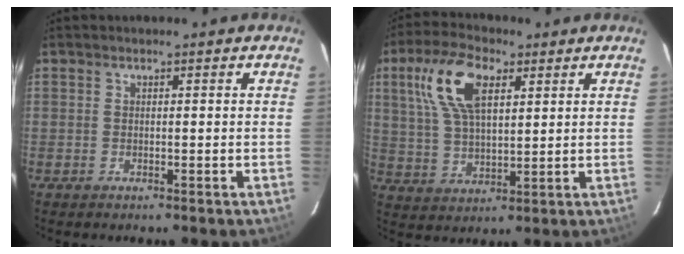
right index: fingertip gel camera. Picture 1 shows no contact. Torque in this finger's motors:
{"motor_torque": [0.66, 0.47, 0.58, 0.10]}